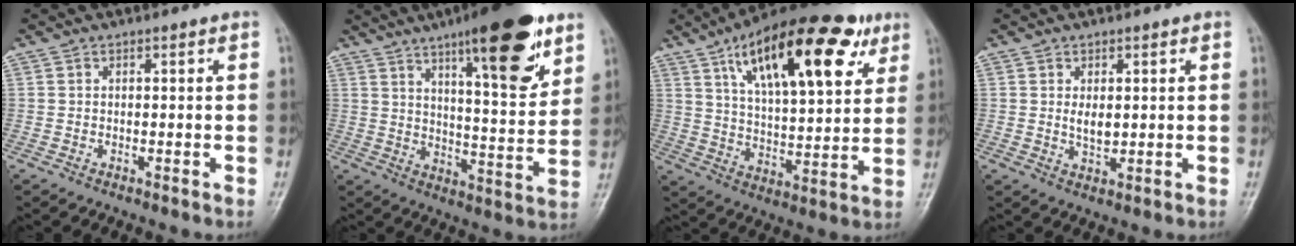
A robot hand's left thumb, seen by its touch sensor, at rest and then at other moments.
{"total": 19.2, "force": [11.3, 4.9, 14.8], "torque": [-0.186, -0.056, 0.170]}
{"total": 24.9, "force": [12.0, 9.9, 19.5], "torque": [-0.274, -0.021, 0.191]}
{"total": 3.2, "force": [0.6, 1.9, 2.5], "torque": [-0.033, -0.009, 0.012]}